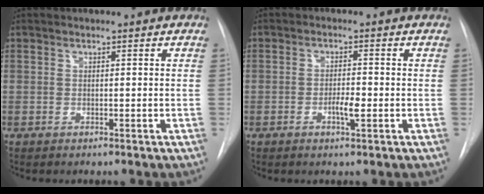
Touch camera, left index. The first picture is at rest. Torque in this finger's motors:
{"motor_torque": [0.50, 0.17, 0.07, 0.02]}